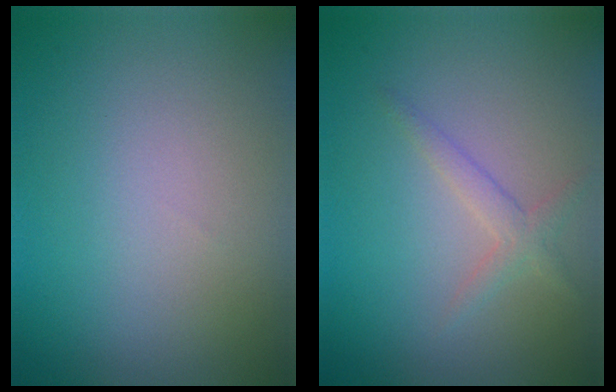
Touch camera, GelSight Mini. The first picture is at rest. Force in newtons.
{"total": 1.6, "press": 1.6, "slide": 0.1}